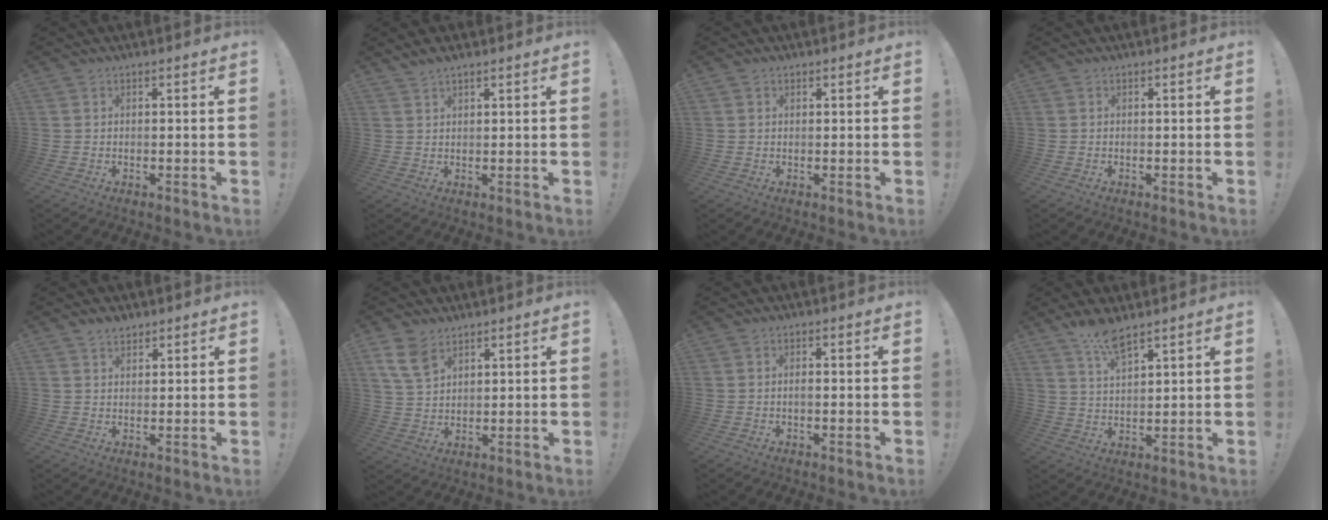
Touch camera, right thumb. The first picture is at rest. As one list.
[{"total": 2.3, "force": [1.8, 0.3, 1.3], "torque": [-0.023, -0.009, 0.032]}, {"total": 0.7, "force": [0.5, 0.5, 0.1], "torque": [0.004, -0.002, 0.009]}, {"total": 0.0}, {"total": 2.9, "force": [2.4, 1.5, 0.7], "torque": [-0.008, -0.013, 0.043]}, {"total": 7.7, "force": [4.8, 4.4, 4.1], "torque": [-0.075, -0.016, 0.096]}, {"total": 1.2, "force": [-0.6, 0.1, 1.0], "torque": [-0.027, 0.006, -0.010]}, {"total": 7.2, "force": [5.8, 1.3, 4.1], "torque": [-0.086, -0.027, 0.104]}]